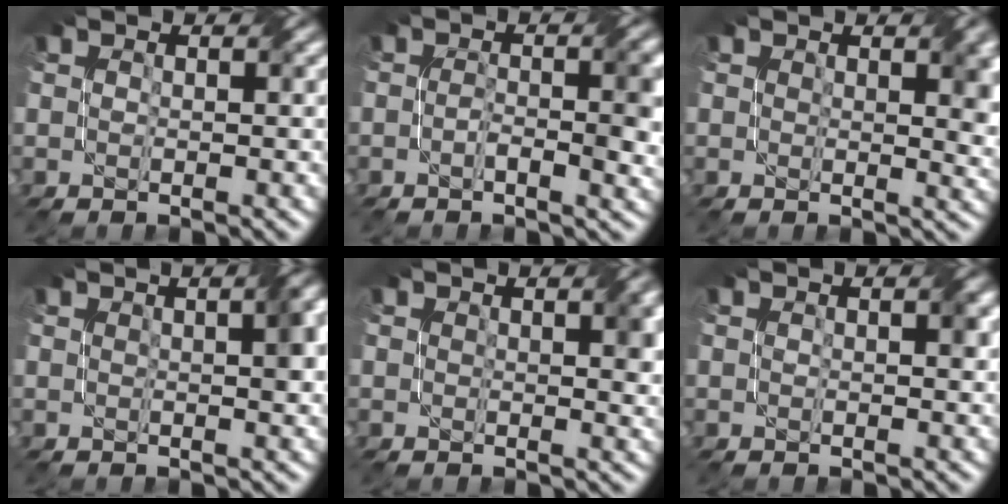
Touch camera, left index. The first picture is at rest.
{"total": 3.9, "force": [-0.6, 1.1, 3.7], "torque": [-0.063, -0.001, -0.012]}
{"total": 3.6, "force": [1.2, 1.6, 3.0], "torque": [-0.031, -0.003, 0.019]}
{"total": 4.1, "force": [0.9, 1.3, 3.8], "torque": [-0.032, 0.019, 0.010]}
{"total": 2.6, "force": [0.9, 1.0, 2.3], "torque": [-0.025, 0.003, 0.015]}
{"total": 1.0, "force": [0.3, 0.3, 0.9], "torque": [-0.010, 0.002, 0.005]}